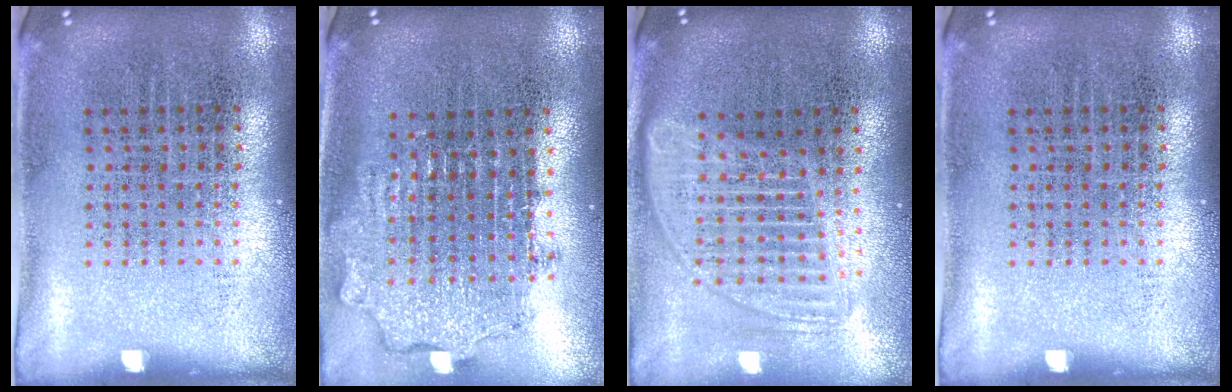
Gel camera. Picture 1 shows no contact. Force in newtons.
{"total": 1.9, "press": 1.5, "slide": 1.1}
{"total": 1.8, "press": 1.5, "slide": 0.9}
{"total": 0.0}